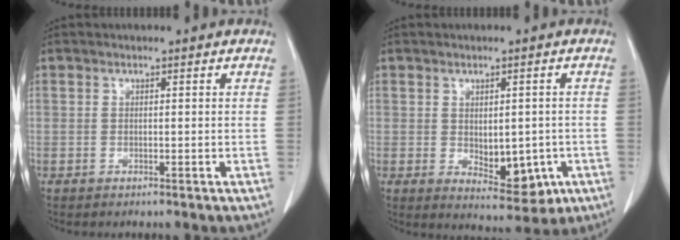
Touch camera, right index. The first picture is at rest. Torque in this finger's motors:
{"motor_torque": [0.14, 0.07, 0.05, 0.01]}